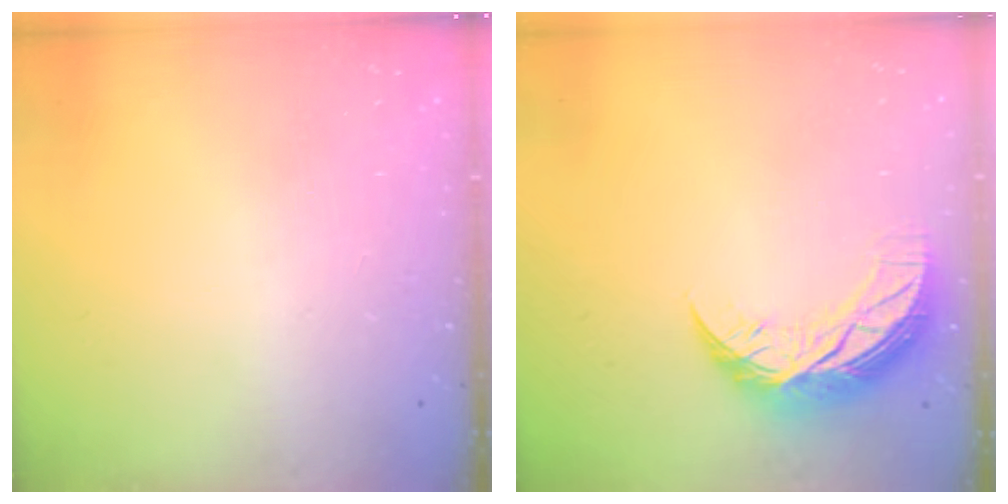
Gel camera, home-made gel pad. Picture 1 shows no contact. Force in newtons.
{"total": 10.1, "press": 10.0, "slide": 0.9}